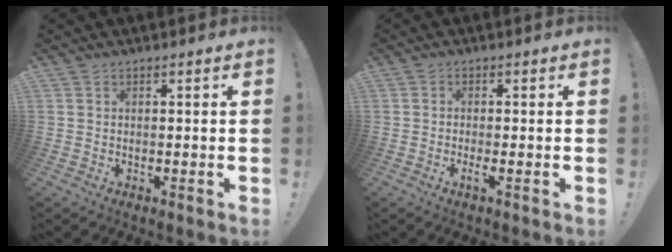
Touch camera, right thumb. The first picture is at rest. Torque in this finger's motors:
{"motor_torque": [-0.03, -0.08, 0.32, 0.00, 0.12]}